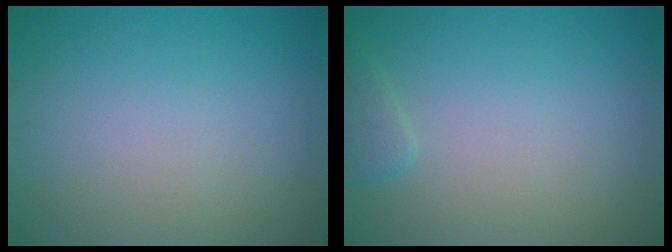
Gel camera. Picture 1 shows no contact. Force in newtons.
{"total": 1.3, "press": 1.3, "slide": 0.1}